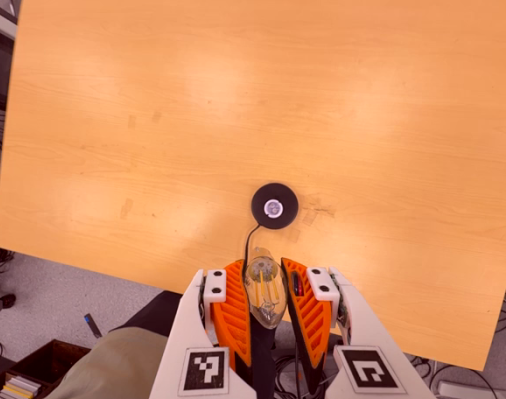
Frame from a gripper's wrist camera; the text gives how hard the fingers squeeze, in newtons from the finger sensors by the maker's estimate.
{"total": 20.0, "left": 22.1, "right": 17.8}